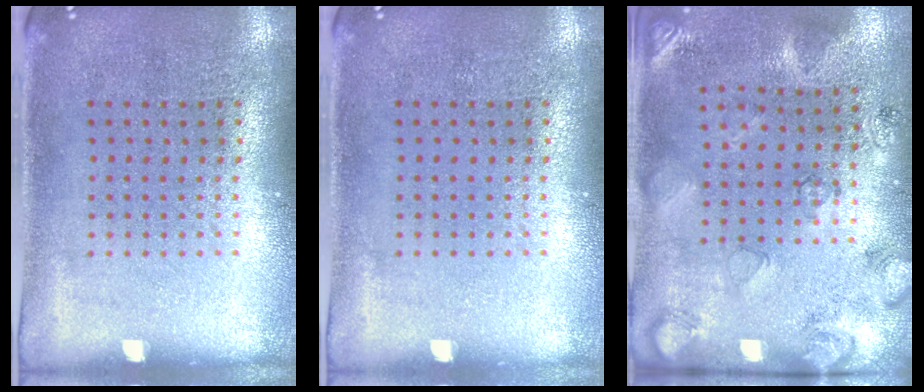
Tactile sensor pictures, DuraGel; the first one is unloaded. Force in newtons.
{"total": 0.0}
{"total": 2.6, "press": 1.7, "slide": 2.0}